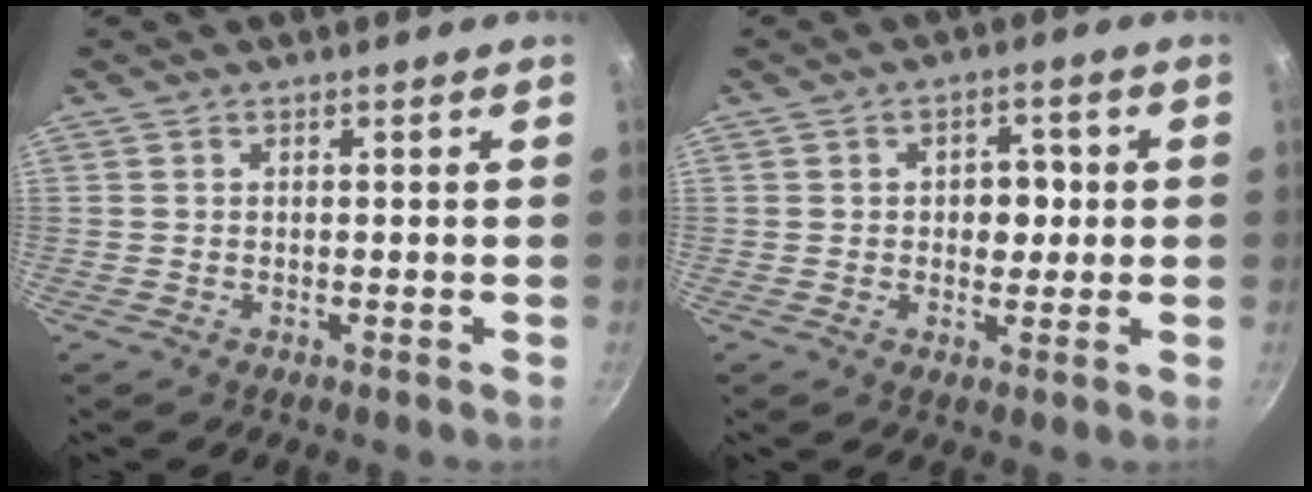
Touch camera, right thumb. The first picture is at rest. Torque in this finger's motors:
{"motor_torque": [-0.15, 0.32, -0.05, -0.08, 0.07]}